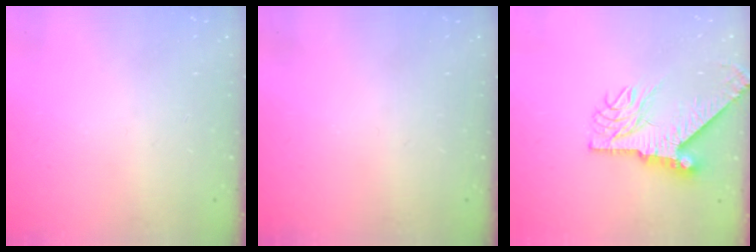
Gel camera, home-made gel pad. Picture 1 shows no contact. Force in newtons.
{"total": 0.0}
{"total": 10.2, "press": 10.1, "slide": 1.6}